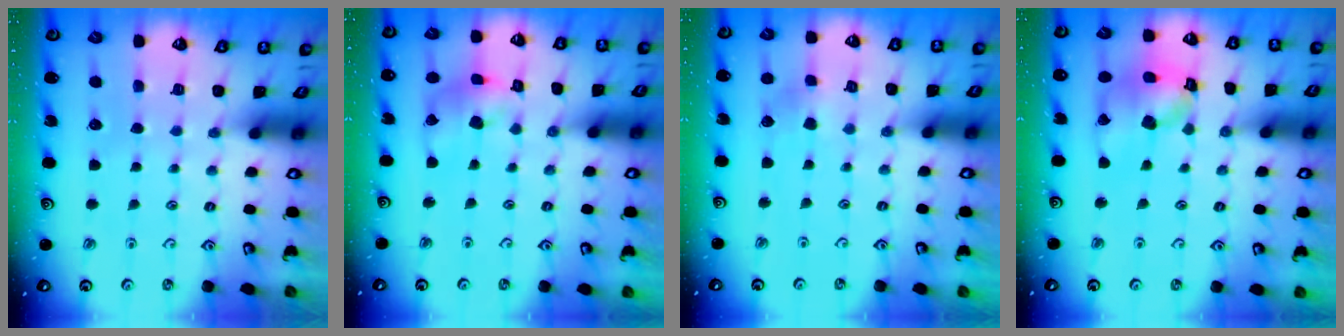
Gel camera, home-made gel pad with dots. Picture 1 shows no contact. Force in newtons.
{"total": 10.9, "press": 10.8, "slide": 1.4}
{"total": 3.9, "press": 3.9, "slide": 0.5}
{"total": 15.2, "press": 15.1, "slide": 2.0}